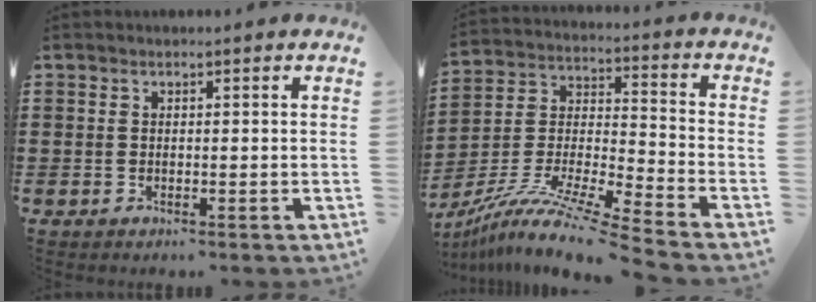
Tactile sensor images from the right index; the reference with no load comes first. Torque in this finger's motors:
{"motor_torque": [-0.27, 1.41, -0.25, -0.07]}